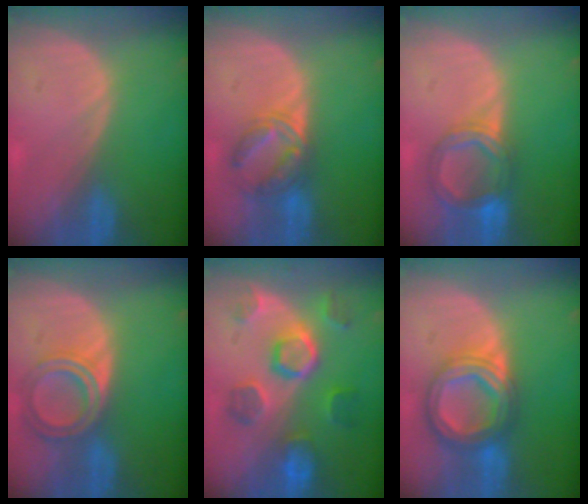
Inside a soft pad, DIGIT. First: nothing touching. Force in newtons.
{"total": 6.5, "press": 6.2, "slide": 1.9}
{"total": 6.1, "press": 5.8, "slide": 2.0}
{"total": 6.5, "press": 5.8, "slide": 2.9}
{"total": 8.7, "press": 8.7, "slide": 0.1}
{"total": 8.4, "press": 8.4, "slide": 0.5}